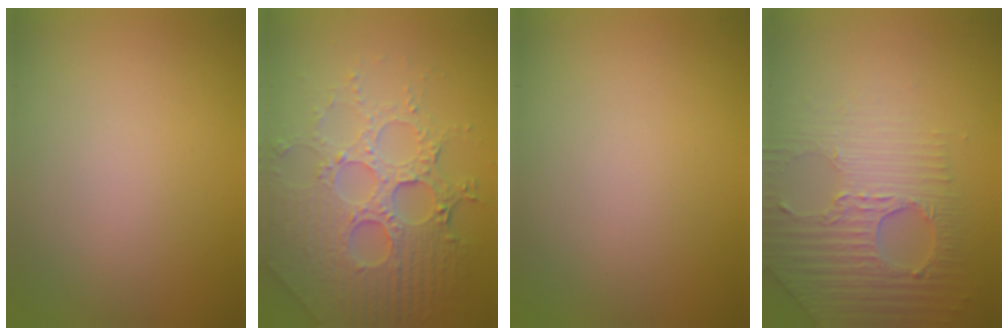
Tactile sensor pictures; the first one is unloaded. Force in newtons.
{"total": 8.1, "press": 5.8, "slide": 5.6}
{"total": 0.0}
{"total": 4.0, "press": 3.8, "slide": 1.2}